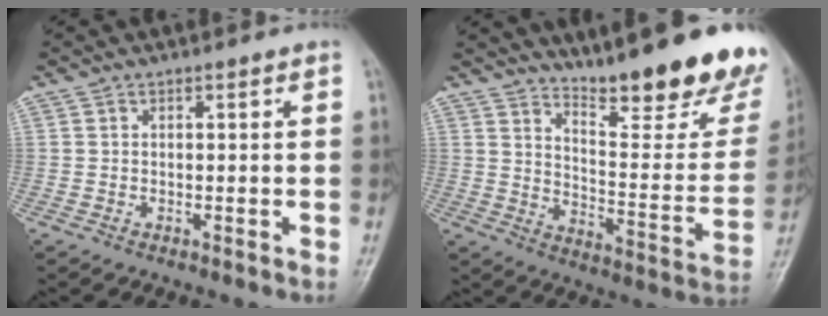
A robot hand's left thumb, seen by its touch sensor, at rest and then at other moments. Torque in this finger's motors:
{"motor_torque": [0.32, 0.14, 1.07, -0.76, 0.10]}